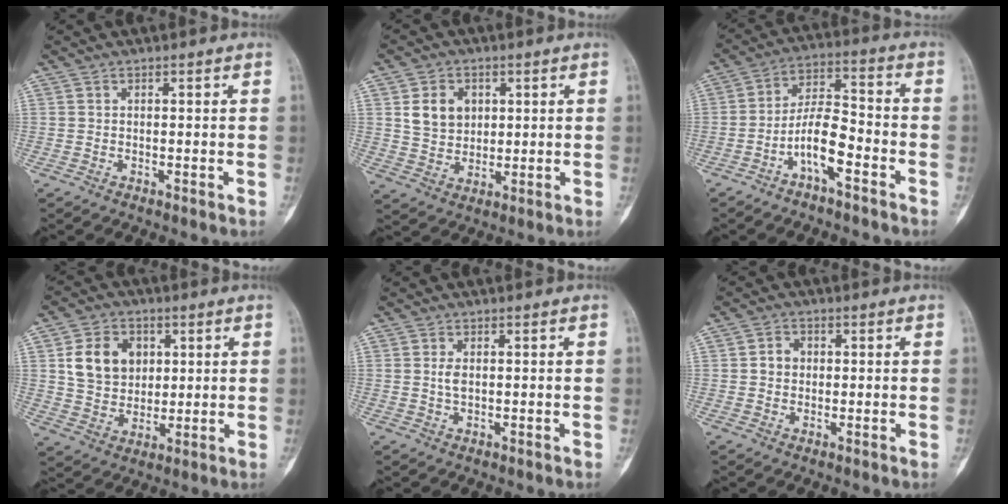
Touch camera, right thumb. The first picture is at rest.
{"total": 7.6, "force": [2.2, 5.9, 4.2], "torque": [-0.046, -0.012, 0.046]}
{"total": 9.1, "force": [-4.6, 3.3, 7.2], "torque": [-0.130, 0.053, -0.086]}
{"total": 11.0, "force": [2.9, 8.6, 6.1], "torque": [-0.075, -0.006, 0.056]}
{"total": 2.1, "force": [0.3, 1.1, 1.7], "torque": [-0.034, -0.002, 0.007]}
{"total": 3.0, "force": [0.2, 2.6, 1.5], "torque": [-0.015, 0.008, -0.001]}